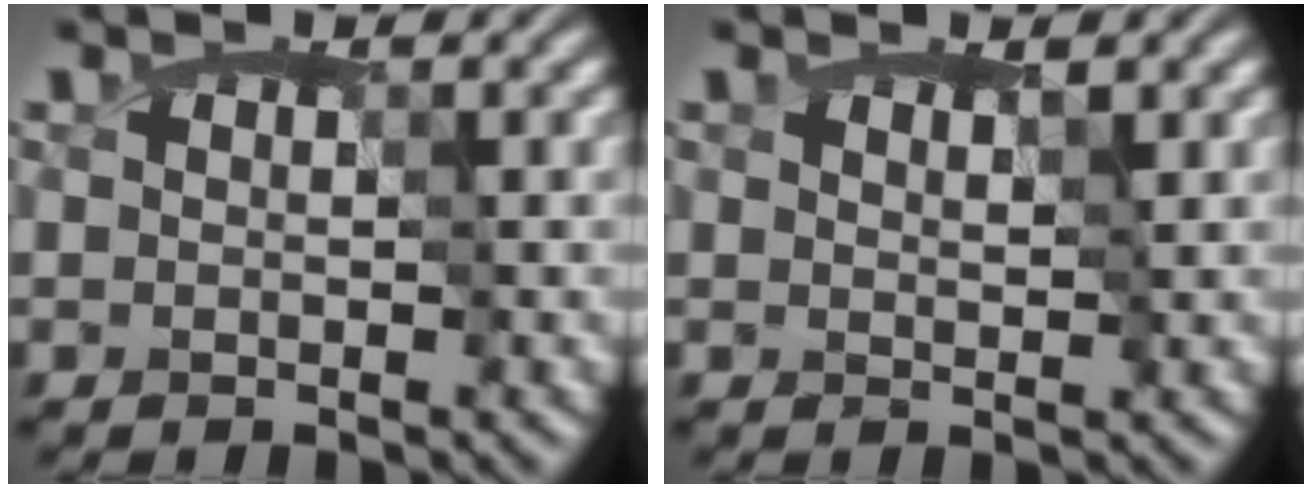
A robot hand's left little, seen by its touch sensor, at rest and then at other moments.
{"total": 1.0, "force": [0.6, 0.5, 0.6], "torque": [-0.011, 0.000, 0.006]}